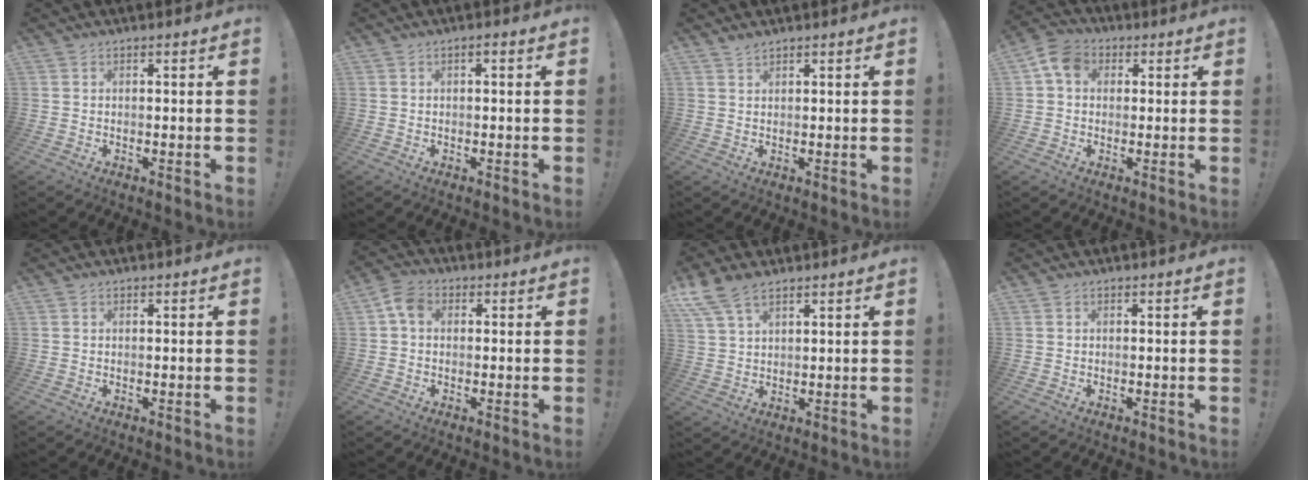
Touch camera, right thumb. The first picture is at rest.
{"total": 0.9, "force": [-0.4, 0.1, 0.8], "torque": [-0.019, 0.006, -0.008]}
{"total": 1.5, "force": [1.4, 0.4, 0.6], "torque": [-0.010, -0.004, 0.025]}
{"total": 7.7, "force": [2.2, 5.8, 4.5], "torque": [-0.073, 0.007, 0.047]}
{"total": 0.0}
{"total": 5.9, "force": [1.4, 4.2, 3.8], "torque": [-0.072, 0.004, 0.027]}
{"total": 8.5, "force": [6.2, 4.0, 4.2], "torque": [-0.086, -0.022, 0.124]}
{"total": 0.0}